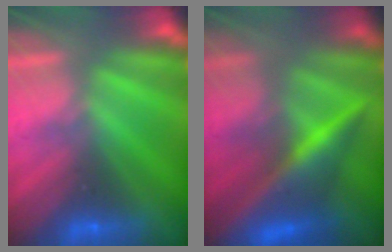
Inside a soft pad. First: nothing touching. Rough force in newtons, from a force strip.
{"total": 13.7}